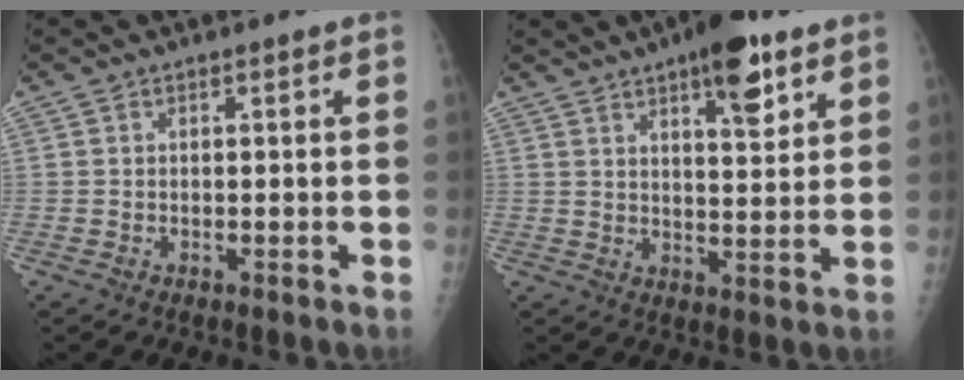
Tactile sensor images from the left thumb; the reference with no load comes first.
{"total": 10.8, "force": [6.3, 3.7, 8.0], "torque": [-0.094, -0.030, 0.089]}